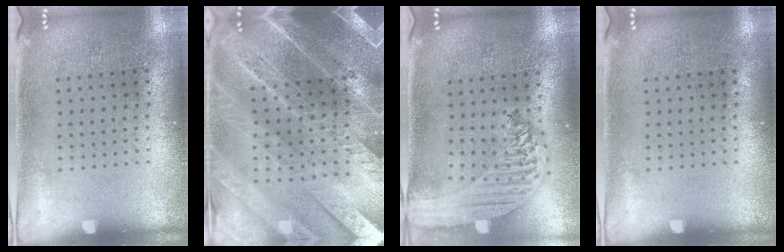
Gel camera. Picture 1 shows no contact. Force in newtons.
{"total": 5.0, "press": 4.3, "slide": 2.4}
{"total": 2.3, "press": 2.0, "slide": 1.1}
{"total": 0.0}